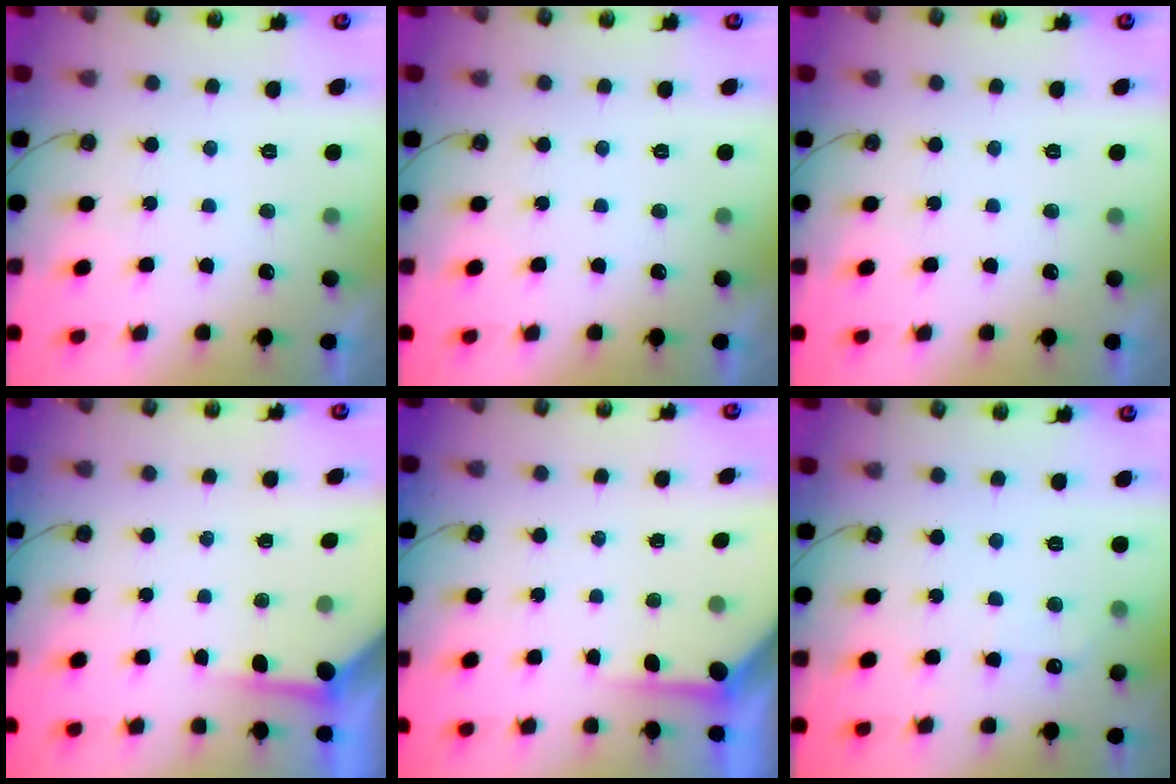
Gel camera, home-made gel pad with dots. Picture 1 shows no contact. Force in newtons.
{"total": 0.0}
{"total": 0.0}
{"total": 3.5, "press": 3.5, "slide": 0.5}
{"total": 3.9, "press": 3.9, "slide": 0.4}
{"total": 3.9, "press": 3.8, "slide": 0.6}